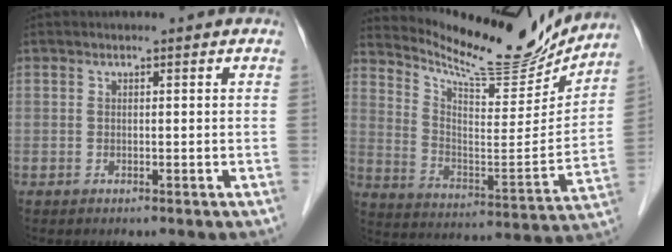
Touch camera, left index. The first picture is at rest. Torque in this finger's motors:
{"motor_torque": [-0.06, -0.22, 0.28, 0.06]}